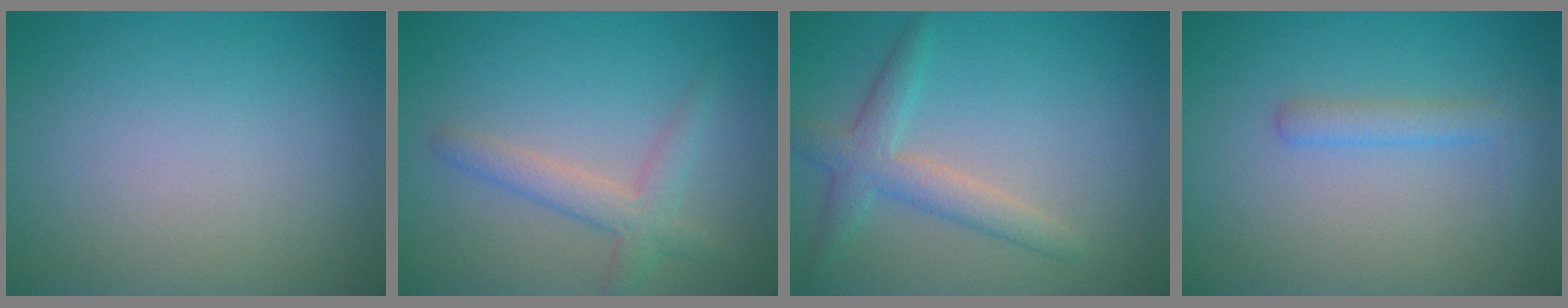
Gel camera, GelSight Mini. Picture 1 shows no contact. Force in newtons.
{"total": 3.0, "press": 3.0, "slide": 0.1}
{"total": 3.3, "press": 3.3, "slide": 0.0}
{"total": 1.9, "press": 1.9, "slide": 0.2}